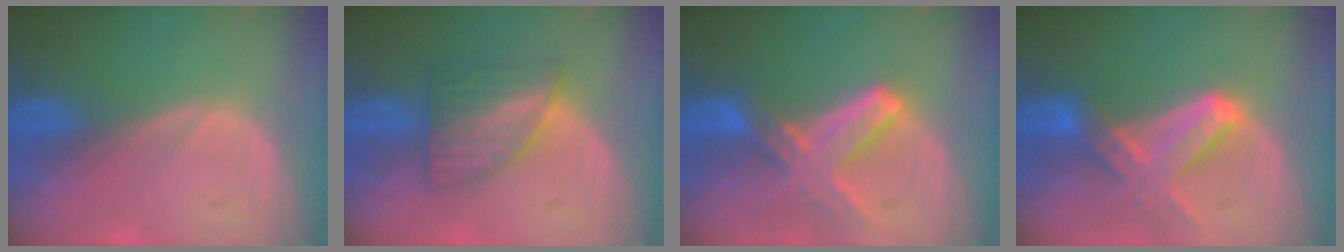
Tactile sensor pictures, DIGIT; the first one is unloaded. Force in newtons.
{"total": 5.9, "press": 5.9, "slide": 0.4}
{"total": 8.2, "press": 7.2, "slide": 3.9}
{"total": 7.4, "press": 6.7, "slide": 3.2}